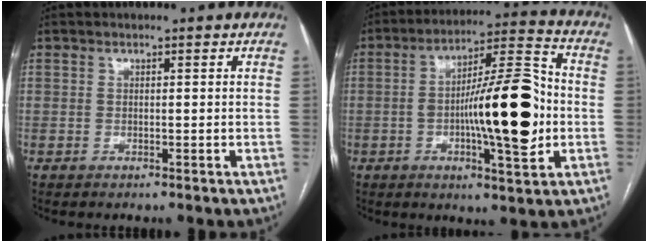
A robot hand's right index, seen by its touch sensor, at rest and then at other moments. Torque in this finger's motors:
{"motor_torque": [0.77, -0.19, 0.88, 0.21]}